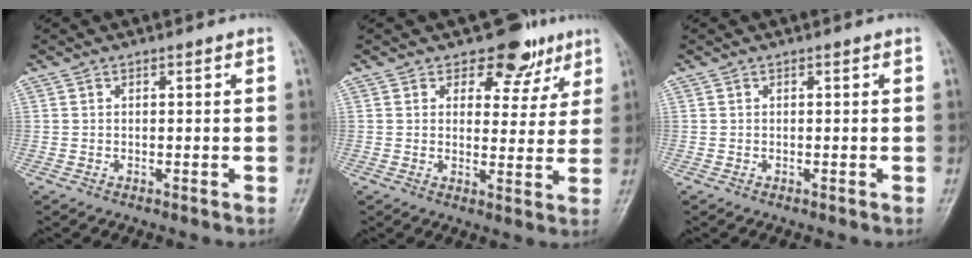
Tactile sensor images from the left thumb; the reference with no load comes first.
{"total": 8.0, "force": [5.5, 5.2, 2.6], "torque": [0.008, -0.029, 0.067]}
{"total": 0.0}